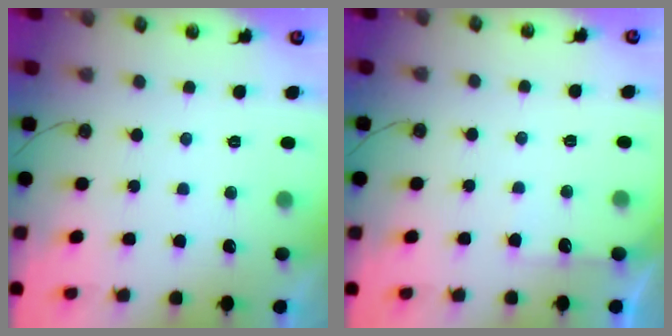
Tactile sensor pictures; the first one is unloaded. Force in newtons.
{"total": 4.3, "press": 4.3, "slide": 0.6}